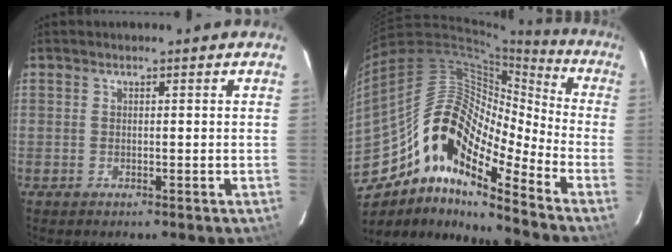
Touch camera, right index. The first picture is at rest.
{"total": 18.8, "force": [-11.2, 6.1, 13.8], "torque": [-0.224, -0.003, -0.227]}